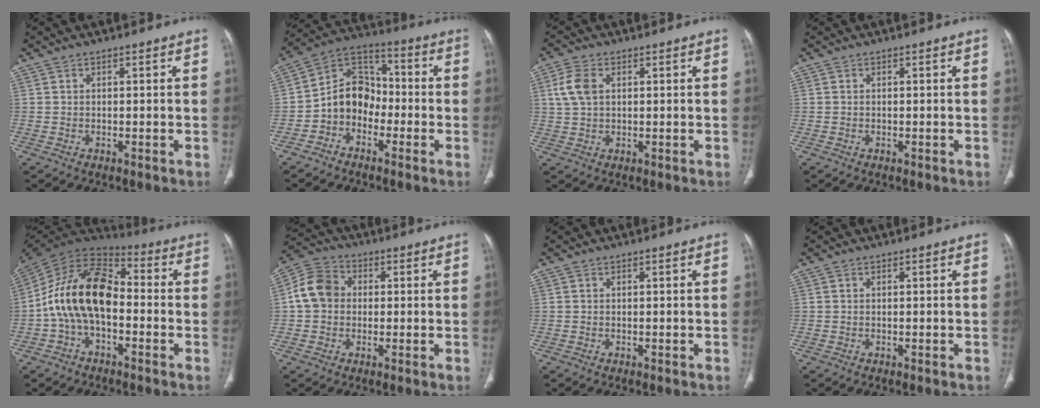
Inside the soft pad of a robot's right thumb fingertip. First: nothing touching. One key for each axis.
{"total": 10.2, "fx": -3.0, "fy": 8.1, "fz": 5.4, "tx": -0.065, "ty": 0.052, "tz": -0.070}
{"total": 5.4, "fx": 1.4, "fy": 3.4, "fz": 4.0, "tx": -0.091, "ty": 0.008, "tz": 0.029}
{"total": 0.0}
{"total": 17.2, "fx": -2.1, "fy": 10.4, "fz": 13.6, "tx": -0.237, "ty": 0.051, "tz": -0.046}
{"total": 8.2, "fx": 0.4, "fy": 6.9, "fz": 4.4, "tx": -0.072, "ty": 0.022, "tz": -0.004}
{"total": 0.0}
{"total": 0.0}